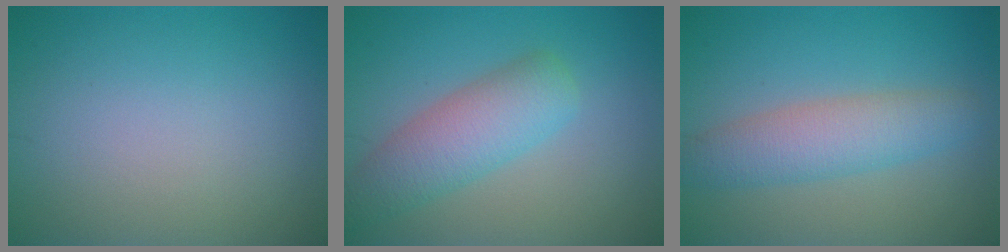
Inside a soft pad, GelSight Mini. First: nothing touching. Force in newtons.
{"total": 4.9, "press": 4.9, "slide": 0.3}
{"total": 4.3, "press": 4.3, "slide": 0.2}